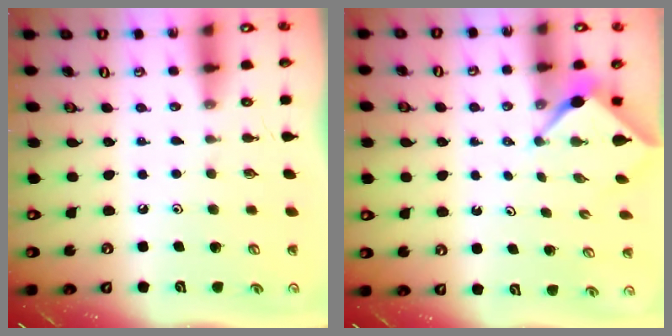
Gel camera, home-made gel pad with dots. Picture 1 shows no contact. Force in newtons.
{"total": 2.4, "press": 2.4, "slide": 0.3}